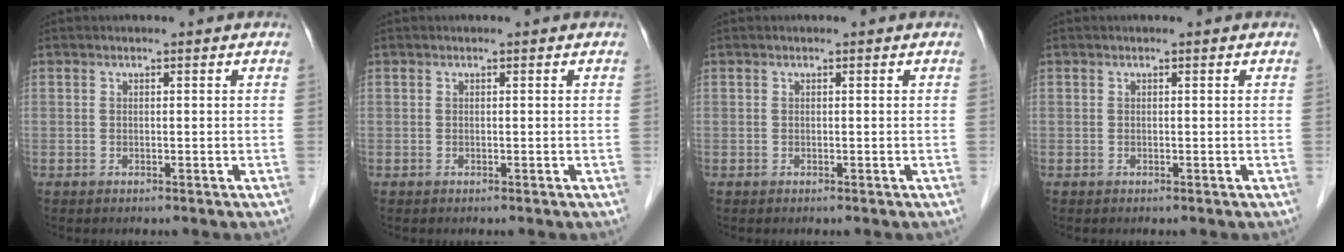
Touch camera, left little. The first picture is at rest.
{"total": 0.0}
{"total": 0.0}
{"total": 0.0}